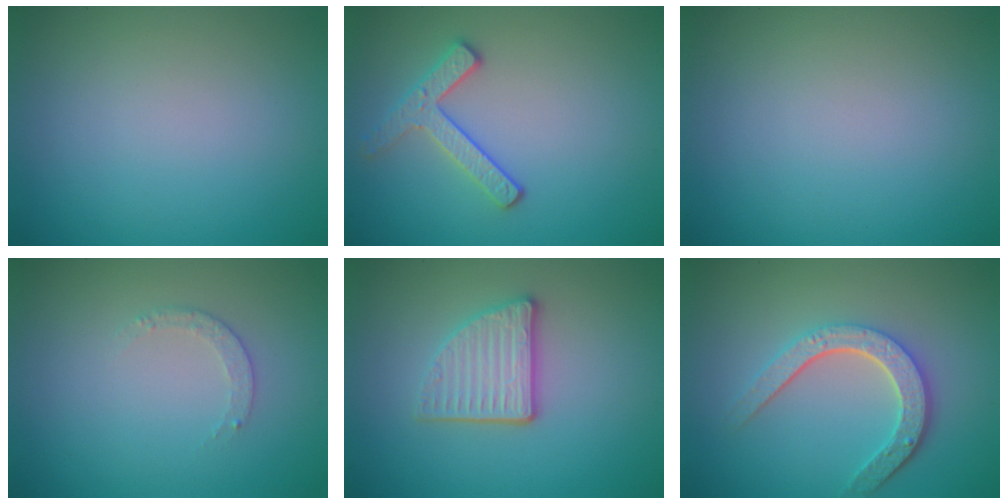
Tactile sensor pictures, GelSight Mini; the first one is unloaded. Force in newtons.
{"total": 2.5, "press": 2.3, "slide": 0.9}
{"total": 0.0}
{"total": 0.8, "press": 0.6, "slide": 0.6}
{"total": 3.5, "press": 3.0, "slide": 1.7}
{"total": 4.6, "press": 3.5, "slide": 3.0}